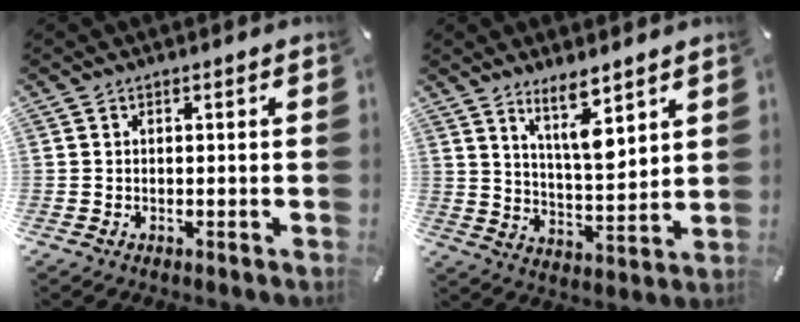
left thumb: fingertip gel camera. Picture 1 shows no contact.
{"total": 10.6, "force": [7.3, 3.2, 7.0], "torque": [-0.116, -0.043, 0.125]}